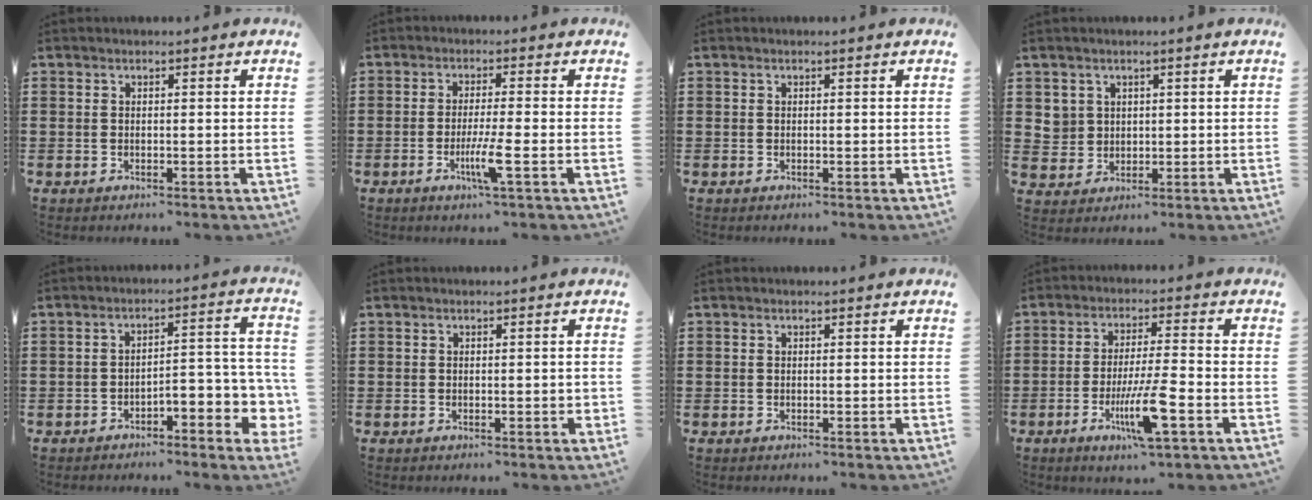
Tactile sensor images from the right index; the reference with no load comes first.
{"total": 5.2, "force": [-1.9, -0.1, 4.8], "torque": [-0.094, -0.020, -0.036]}
{"total": 0.0}
{"total": 3.5, "force": [1.4, 3.2, 0.4], "torque": [-0.025, 0.011, 0.027]}
{"total": 4.1, "force": [-2.9, 1.1, 2.7], "torque": [-0.047, -0.001, -0.058]}
{"total": 0.6, "force": [-0.2, 0.2, 0.6], "torque": [-0.011, 0.000, -0.003]}
{"total": 0.0}
{"total": 9.8, "force": [-3.9, 0.5, 9.0], "torque": [-0.180, -0.018, -0.075]}